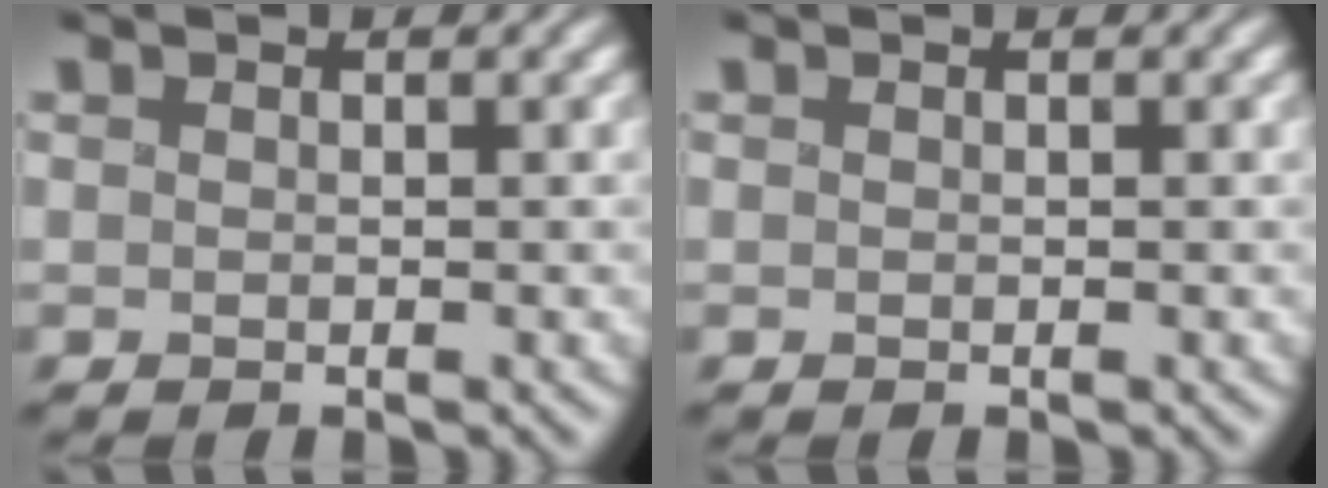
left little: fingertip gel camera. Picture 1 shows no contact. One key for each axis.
{"total": 0.0}